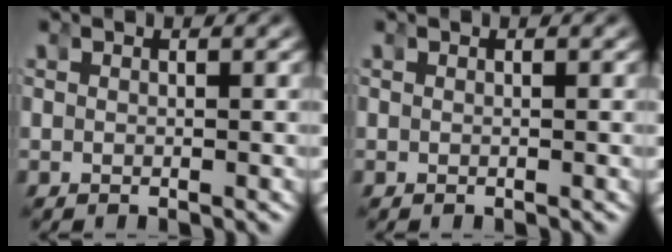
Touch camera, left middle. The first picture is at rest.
{"total": 0.0}